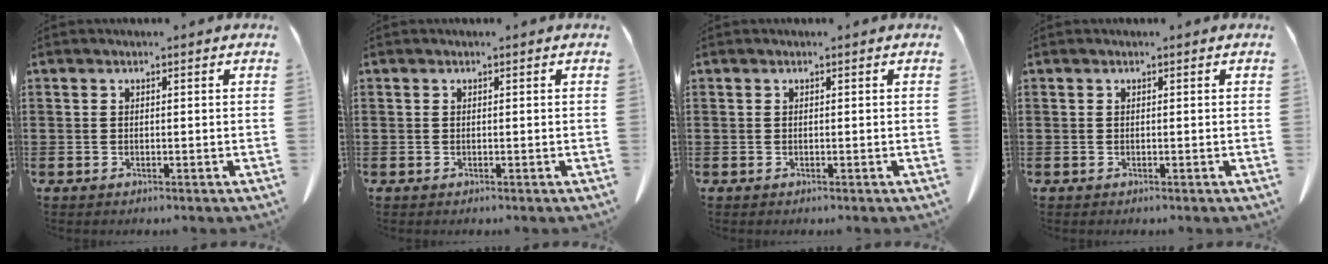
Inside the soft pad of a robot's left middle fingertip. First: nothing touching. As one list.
[{"total": 0.0}, {"total": 0.0}, {"total": 0.0}]